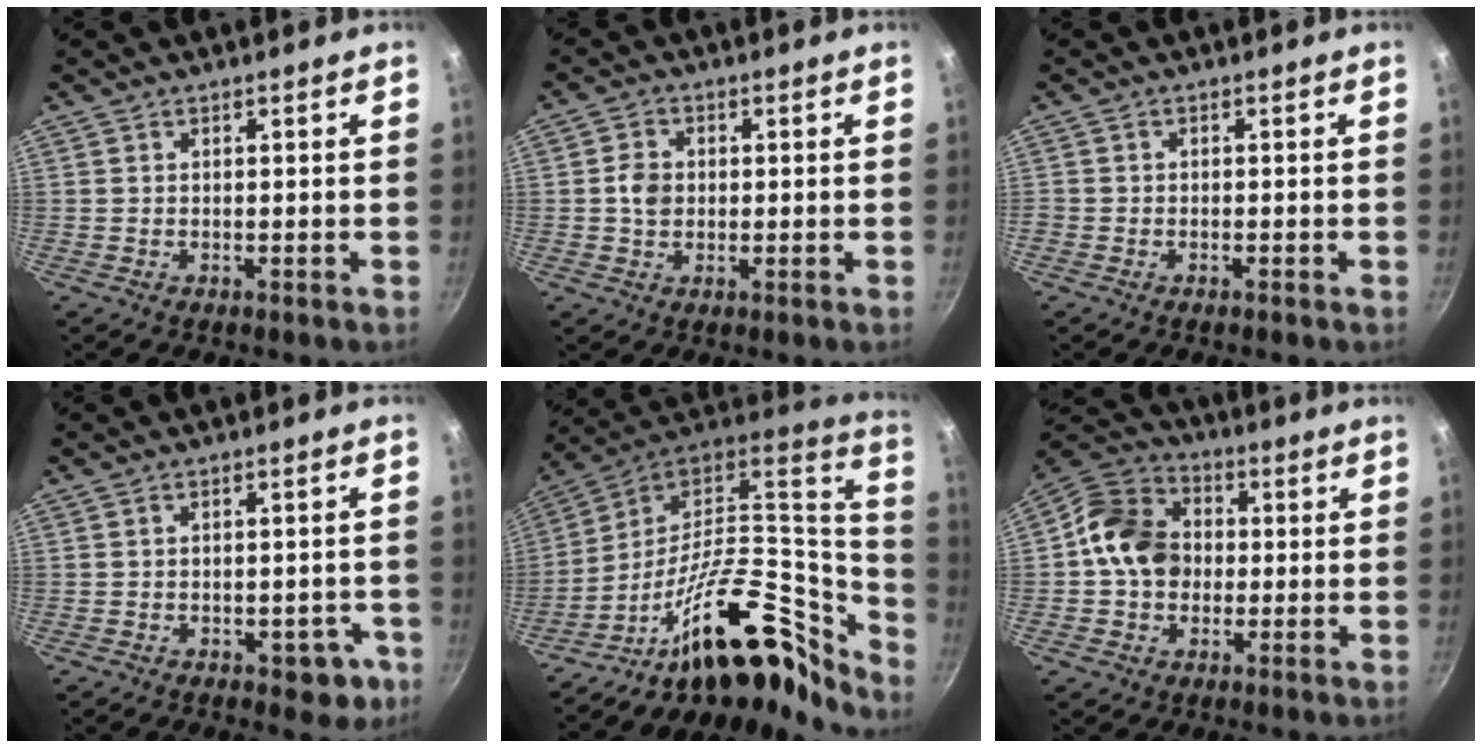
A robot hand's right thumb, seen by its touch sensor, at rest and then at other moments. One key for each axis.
{"total": 4.0, "fx": 0.2, "fy": 3.2, "fz": 2.4, "tx": -0.029, "ty": 0.006, "tz": -0.003}
{"total": 0.7, "fx": -0.6, "fy": 0.3, "fz": 0.2, "tx": -0.013, "ty": 0.004, "tz": -0.015}
{"total": 5.8, "fx": -2.5, "fy": 3.3, "fz": 4.0, "tx": -0.019, "ty": 0.023, "tz": -0.021}
{"total": 28.5, "fx": -14.7, "fy": 15.3, "fz": 19.1, "tx": -0.227, "ty": 0.099, "tz": -0.244}
{"total": 12.5, "fx": 0.1, "fy": 10.3, "fz": 7.1, "tx": -0.095, "ty": 0.023, "tz": -0.017}